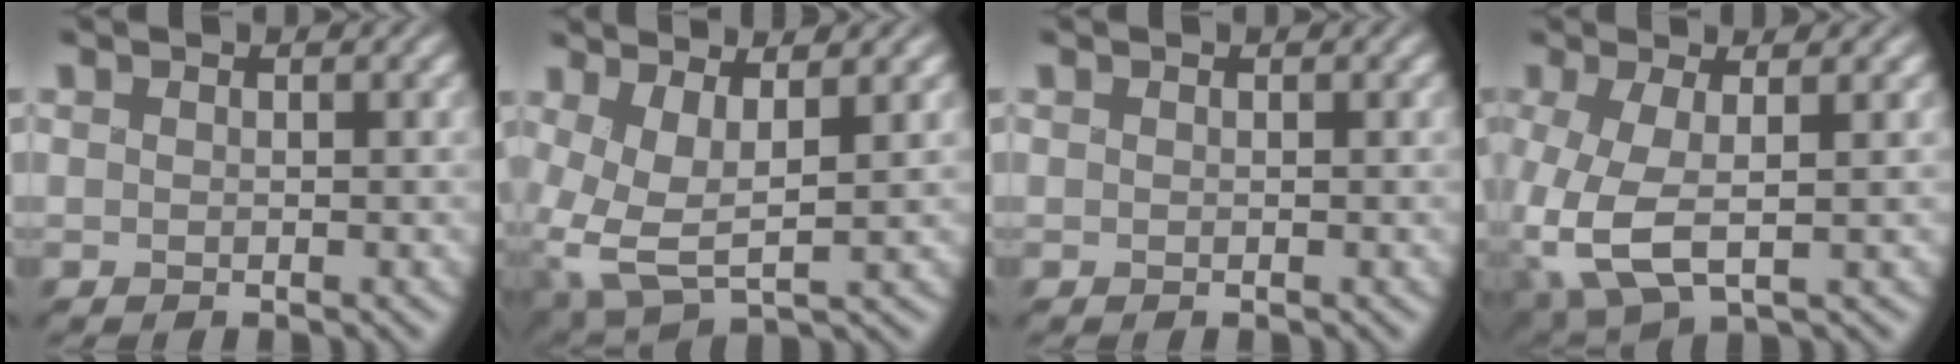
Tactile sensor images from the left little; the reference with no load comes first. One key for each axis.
{"total": 5.8, "fx": 0.7, "fy": 2.8, "fz": 5.1, "tx": -0.111, "ty": -0.004, "tz": 0.016}
{"total": 0.0}
{"total": 5.1, "fx": -1.2, "fy": 2.1, "fz": 4.5, "tx": -0.109, "ty": -0.005, "tz": -0.022}